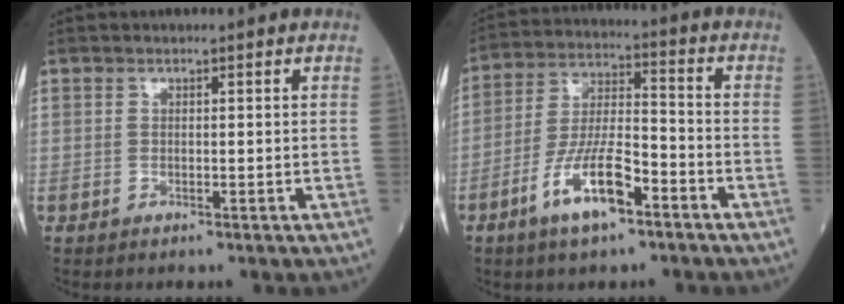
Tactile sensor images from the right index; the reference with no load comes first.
{"total": 10.8, "force": [-5.8, 2.7, 8.7], "torque": [-0.174, -0.002, -0.109]}